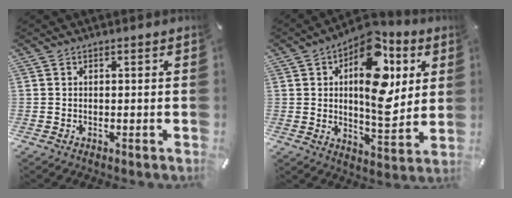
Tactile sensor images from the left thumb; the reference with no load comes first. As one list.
[{"total": 18.9, "force": [5.6, 10.0, 15.1], "torque": [-0.219, -0.032, 0.090]}]